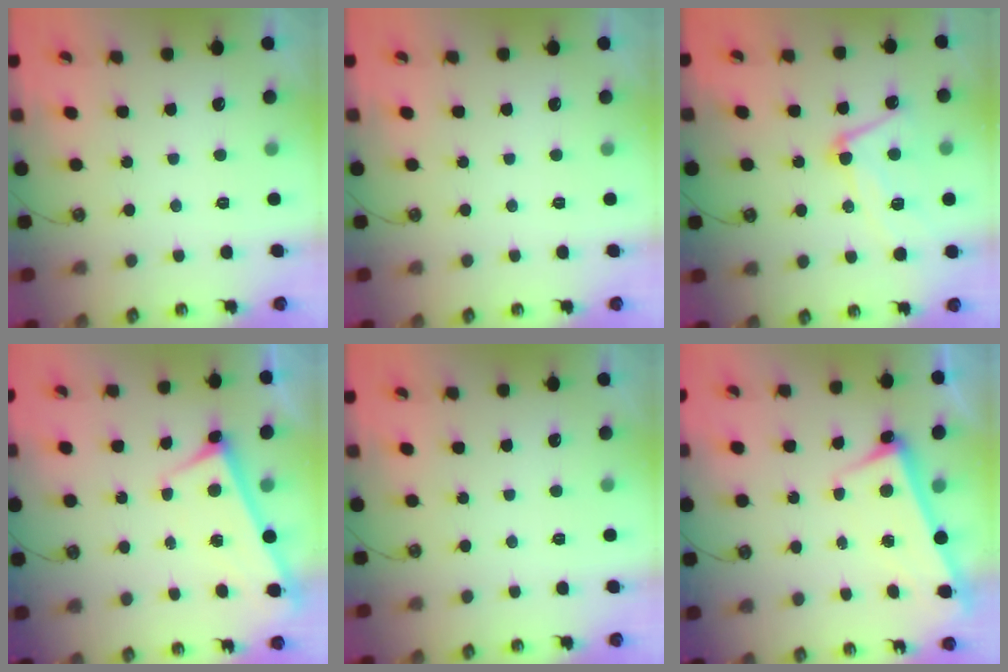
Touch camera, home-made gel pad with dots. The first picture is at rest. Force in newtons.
{"total": 0.0}
{"total": 10.5, "press": 10.5, "slide": 1.1}
{"total": 2.8, "press": 2.8, "slide": 0.4}
{"total": 0.0}
{"total": 2.6, "press": 2.4, "slide": 1.0}